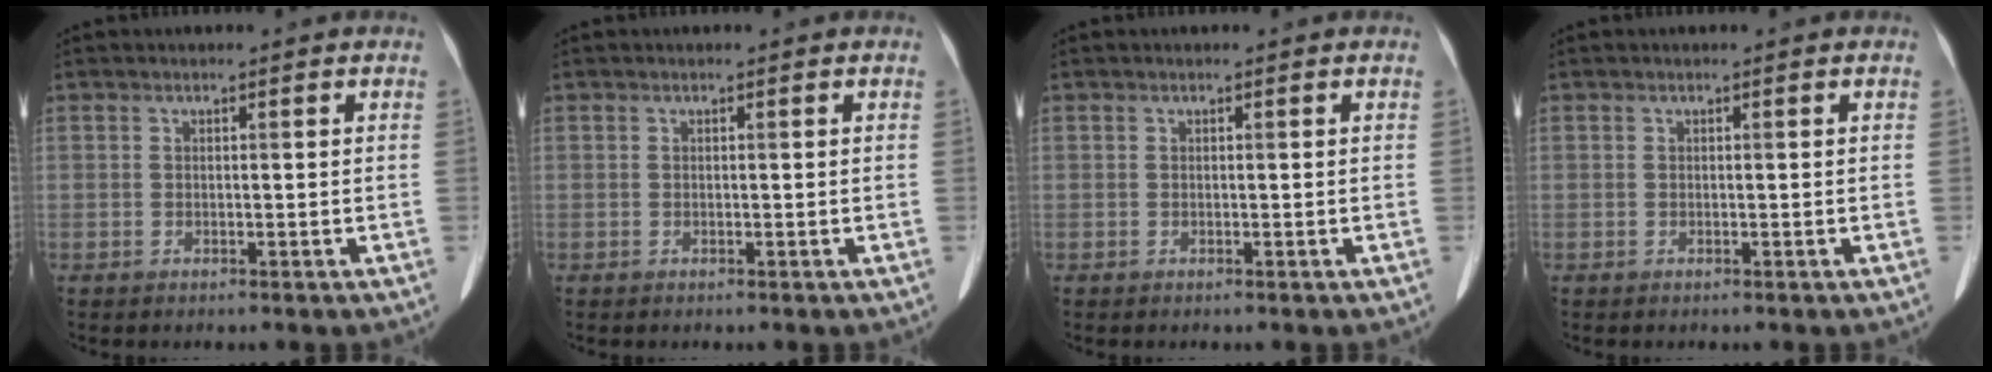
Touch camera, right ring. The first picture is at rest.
{"total": 0.0}
{"total": 0.0}
{"total": 0.0}